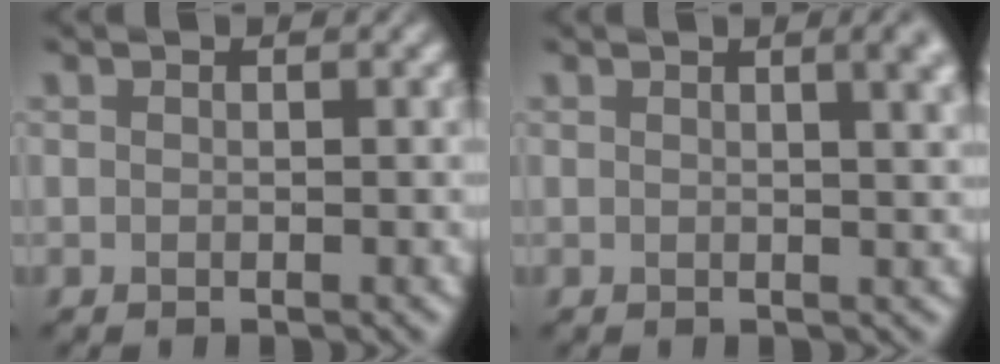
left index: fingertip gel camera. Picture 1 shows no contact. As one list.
[{"total": 4.6, "force": [1.8, 1.9, 3.8], "torque": [-0.022, 0.018, 0.007]}]